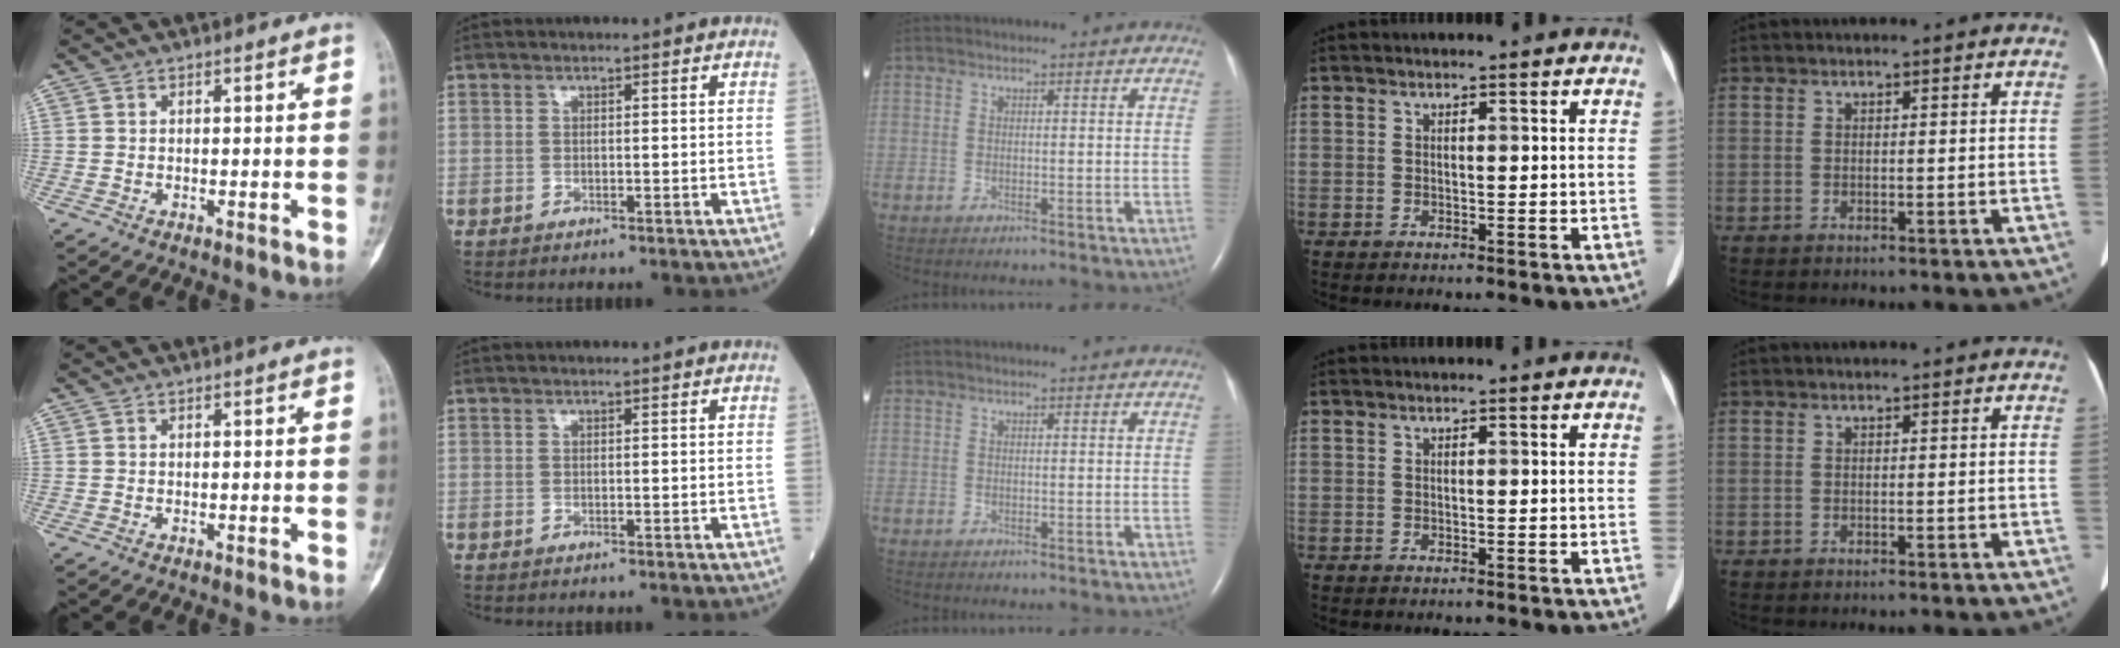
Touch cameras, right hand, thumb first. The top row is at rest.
{}